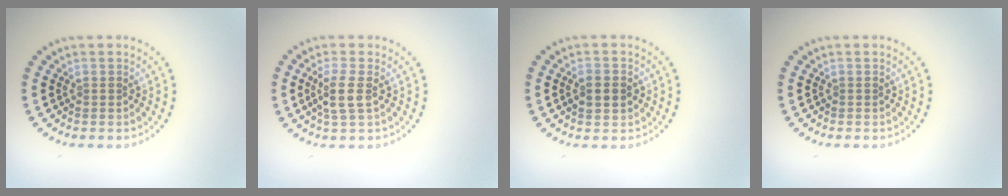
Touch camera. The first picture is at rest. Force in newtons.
{"total": 2.3, "press": 2.0, "slide": 1.1}
{"total": 2.7, "press": 2.7, "slide": 0.1}
{"total": 0.0}